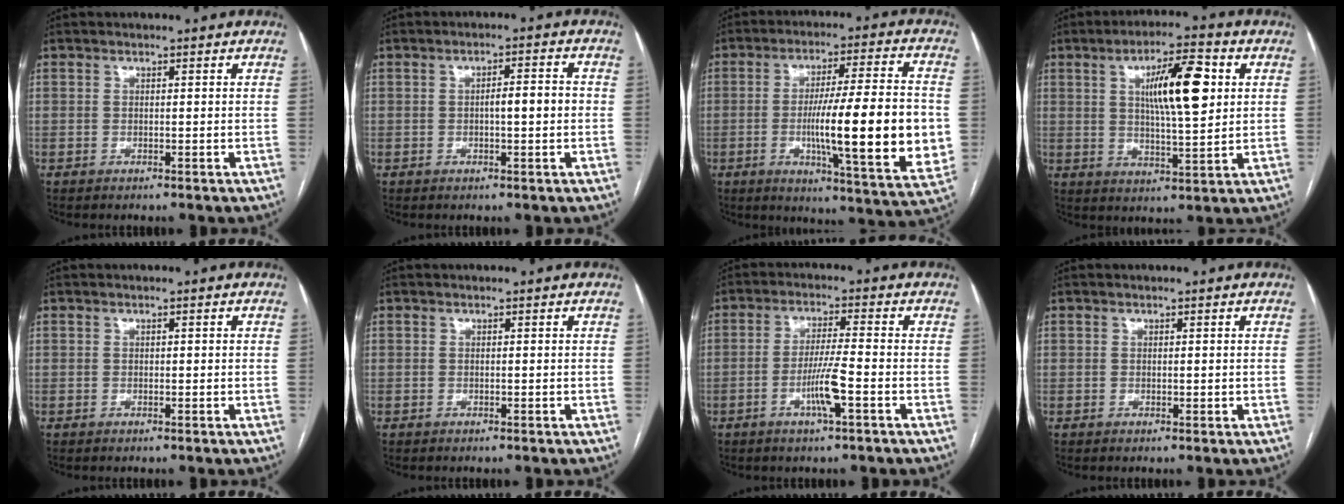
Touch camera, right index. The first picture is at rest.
{"total": 4.0, "force": [-0.2, 0.7, 3.9], "torque": [-0.061, 0.009, -0.003]}
{"total": 20.4, "force": [-2.2, 1.5, 20.2], "torque": [-0.270, -0.006, -0.030]}
{"total": 11.7, "force": [3.1, 2.3, 11.1], "torque": [-0.183, 0.007, 0.051]}
{"total": 0.5, "force": [0.1, 0.3, 0.4], "torque": [-0.004, 0.002, 0.003]}
{"total": 0.0}
{"total": 6.1, "force": [-2.3, -0.2, 5.7], "torque": [-0.108, -0.006, -0.043]}
{"total": 0.8, "force": [0.2, 0.4, 0.7], "torque": [-0.010, -0.003, 0.005]}